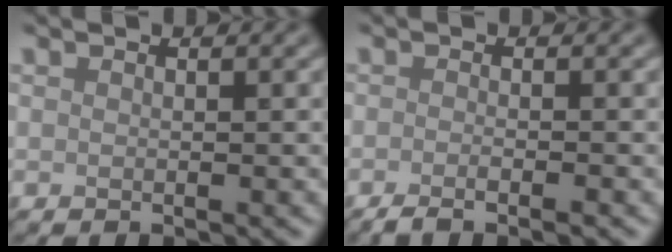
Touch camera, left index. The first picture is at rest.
{"total": 2.8, "force": [-1.6, 0.7, 2.2], "torque": [-0.023, -0.001, -0.034]}